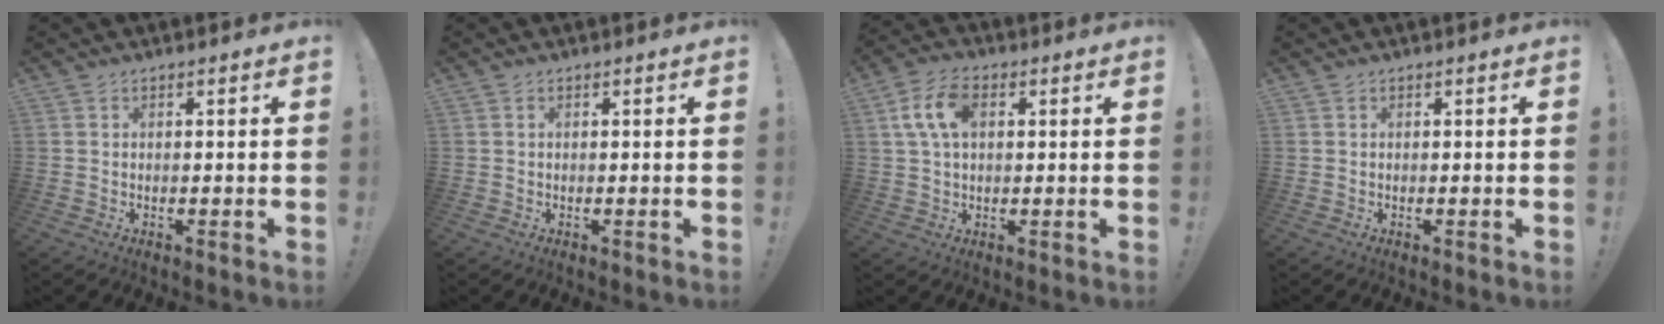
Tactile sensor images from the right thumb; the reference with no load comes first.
{"total": 0.0}
{"total": 10.1, "force": [2.5, 6.2, 7.5], "torque": [-0.140, 0.006, 0.045]}
{"total": 0.0}